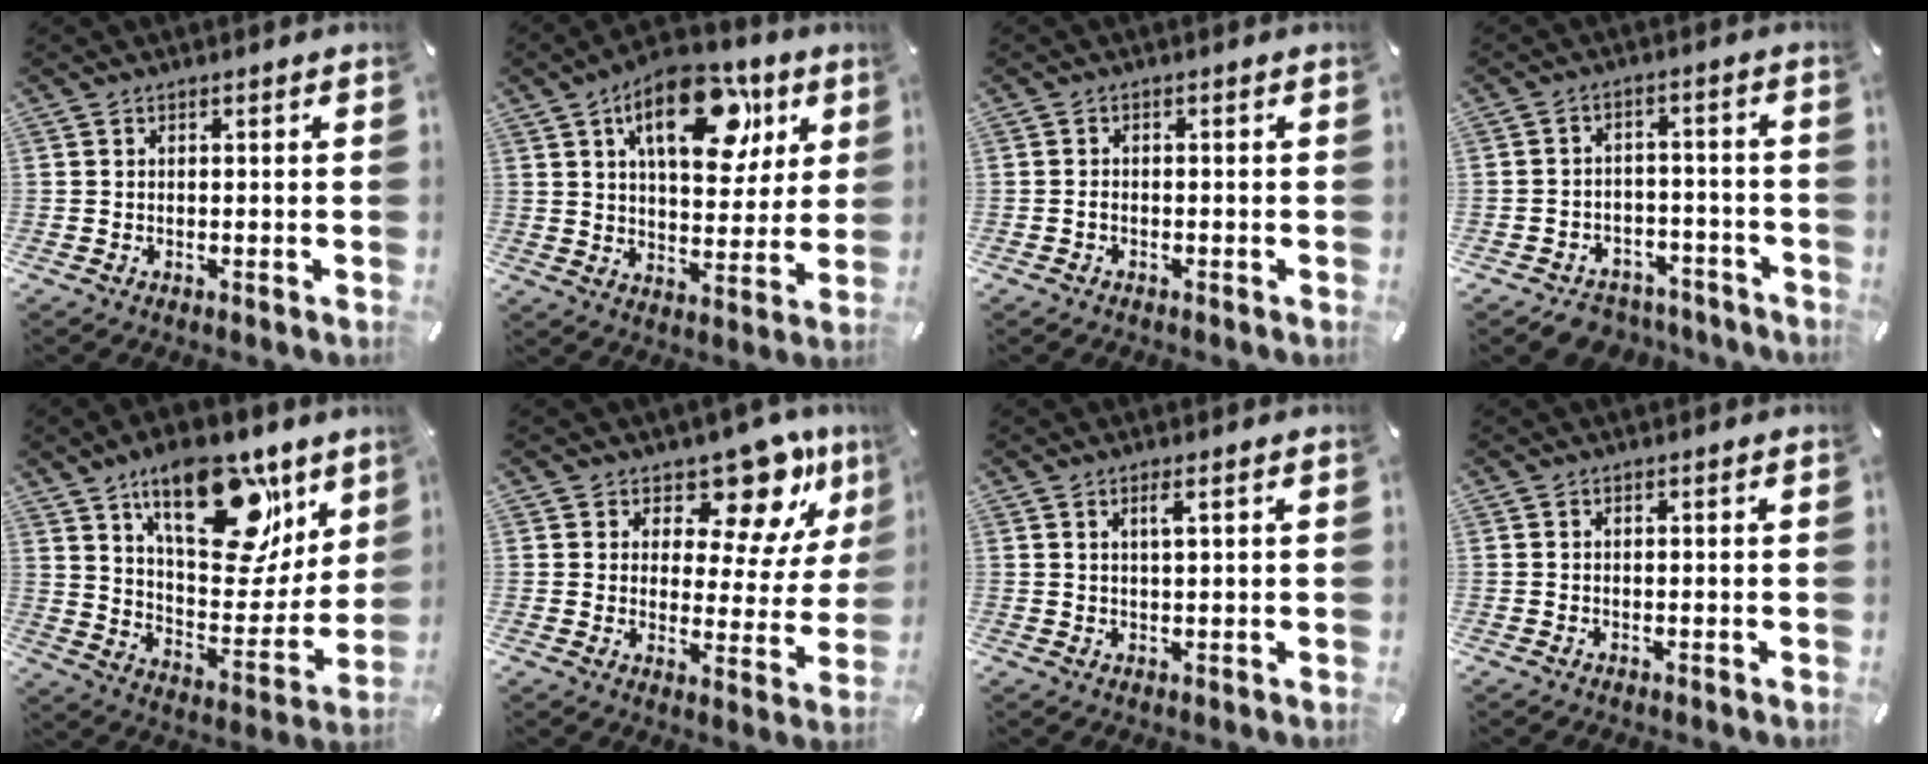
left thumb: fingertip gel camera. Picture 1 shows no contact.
{"total": 19.3, "force": [9.0, 10.7, 13.3], "torque": [-0.187, -0.029, 0.147]}
{"total": 1.2, "force": [-0.6, 0.8, 0.7], "torque": [-0.014, 0.003, -0.013]}
{"total": 6.0, "force": [-4.6, 3.7, 1.1], "torque": [-0.006, 0.035, -0.082]}
{"total": 24.8, "force": [14.9, 12.0, 15.7], "torque": [-0.216, -0.090, 0.253]}
{"total": 14.2, "force": [10.7, 6.4, 7.0], "torque": [-0.097, -0.085, 0.183]}
{"total": 2.3, "force": [1.1, 0.2, 2.0], "torque": [-0.042, 0.000, 0.017]}
{"total": 0.0}